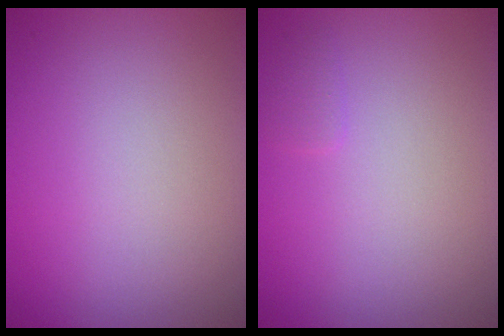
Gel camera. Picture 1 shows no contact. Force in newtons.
{"total": 0.6, "press": 0.6, "slide": 0.0}